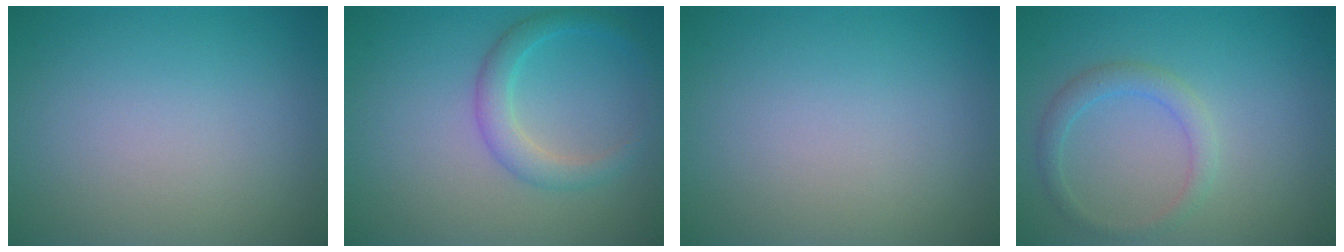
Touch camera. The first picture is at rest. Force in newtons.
{"total": 2.6, "press": 2.6, "slide": 0.1}
{"total": 0.0}
{"total": 2.0, "press": 2.0, "slide": 0.1}